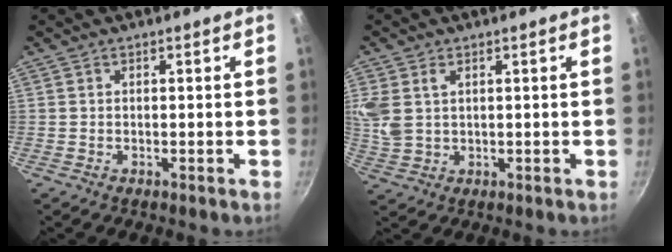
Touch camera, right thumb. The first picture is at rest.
{"total": 7.4, "force": [2.4, 5.1, 4.8], "torque": [-0.102, 0.001, 0.054]}